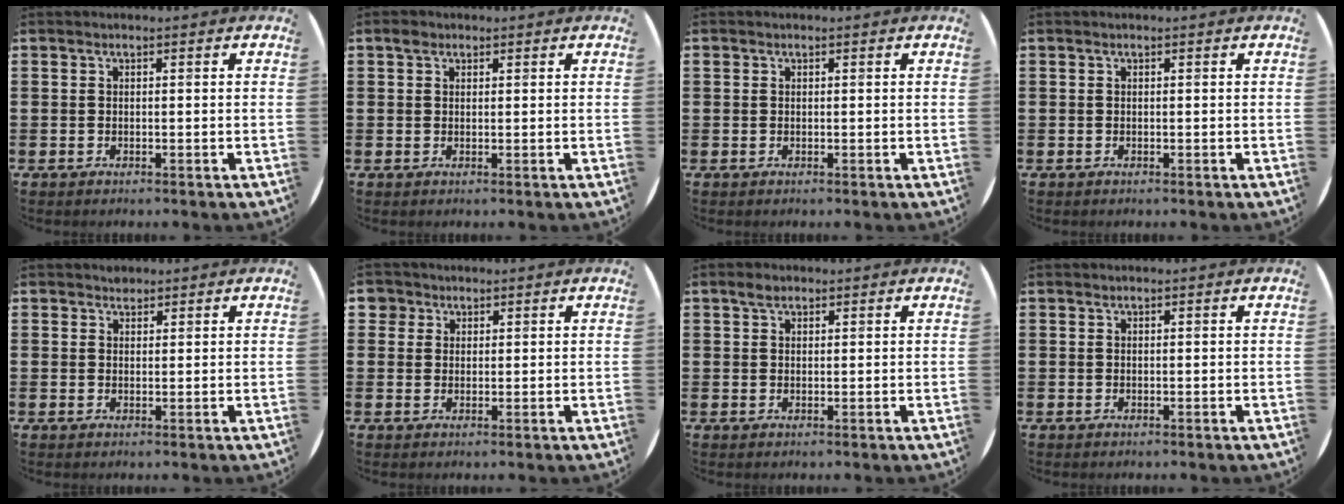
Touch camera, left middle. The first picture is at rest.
{"total": 1.1, "force": [0.8, 0.8, 0.3], "torque": [0.001, 0.001, 0.013]}
{"total": 0.0}
{"total": 0.0}
{"total": 1.3, "force": [1.2, 0.6, -0.1], "torque": [0.008, -0.003, 0.022]}
{"total": 2.3, "force": [1.6, 1.7, 0.1], "torque": [-0.002, 0.004, 0.029]}
{"total": 1.7, "force": [1.3, 0.7, 0.9], "torque": [-0.012, 0.002, 0.021]}
{"total": 0.0}